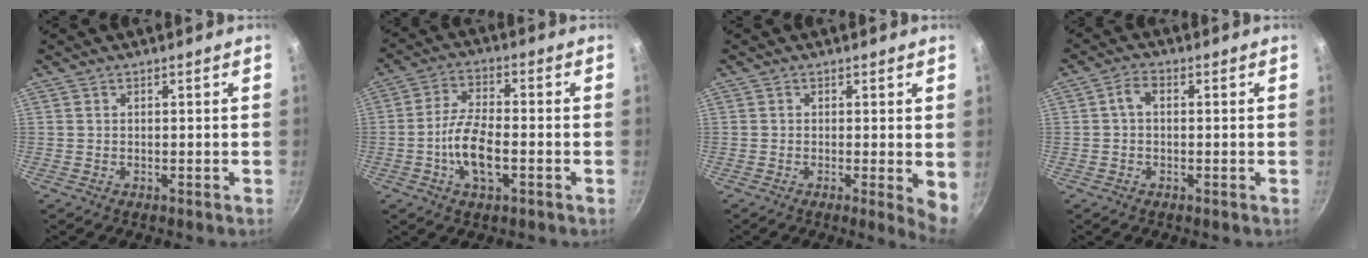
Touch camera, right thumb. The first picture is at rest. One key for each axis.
{"total": 9.0, "fx": -2.5, "fy": 3.7, "fz": 7.8, "tx": -0.150, "ty": 0.020, "tz": -0.054}
{"total": 4.6, "fx": -0.1, "fy": 1.1, "fz": 4.5, "tx": -0.054, "ty": -0.014, "tz": -0.004}
{"total": 2.9, "fx": 0.1, "fy": 1.9, "fz": 2.2, "tx": -0.043, "ty": 0.010, "tz": -0.004}